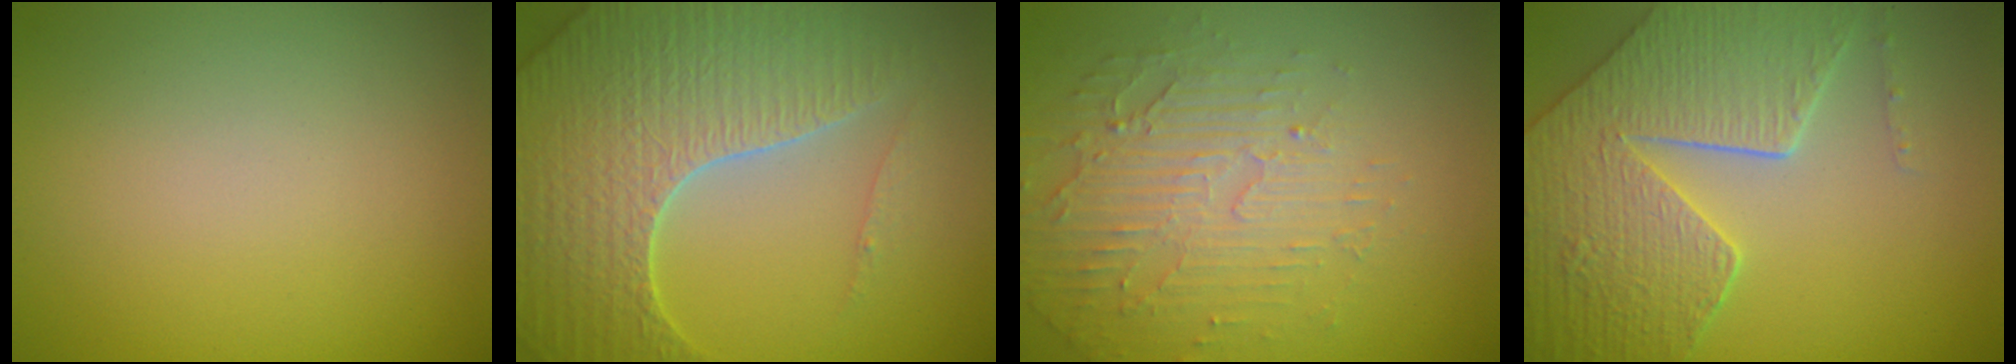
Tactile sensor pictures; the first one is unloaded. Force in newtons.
{"total": 7.0, "press": 6.8, "slide": 1.8}
{"total": 5.2, "press": 3.3, "slide": 4.1}
{"total": 8.4, "press": 6.1, "slide": 5.8}